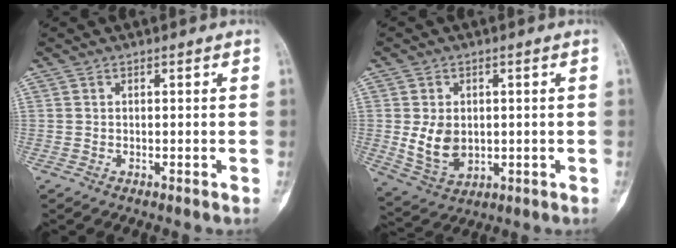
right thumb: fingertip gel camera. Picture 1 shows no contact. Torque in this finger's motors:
{"motor_torque": [-0.07, 0.26, 0.80, 0.09, 0.06]}